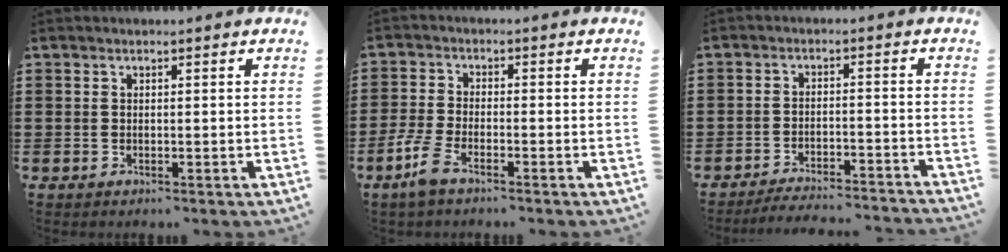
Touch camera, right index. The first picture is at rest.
{"total": 4.1, "force": [-2.6, 0.9, 3.0], "torque": [-0.084, -0.011, -0.055]}
{"total": 3.6, "force": [-3.6, -0.2, 0.6], "torque": [-0.014, -0.002, -0.073]}